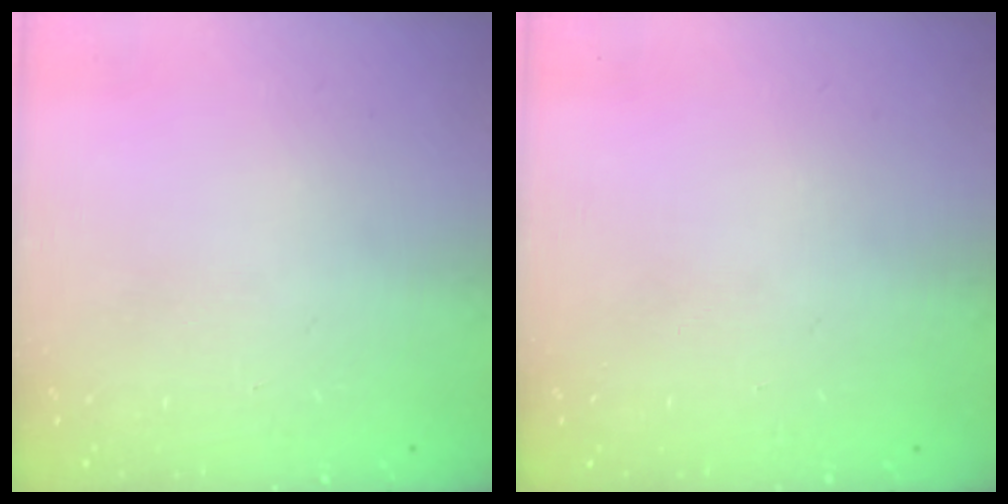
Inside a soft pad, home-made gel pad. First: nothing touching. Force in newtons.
{"total": 0.0}